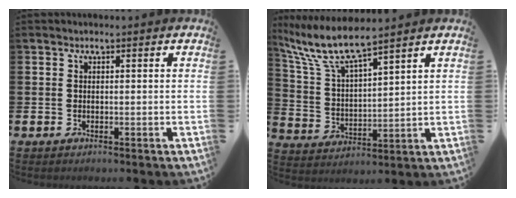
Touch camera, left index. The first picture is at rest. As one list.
[{"total": 7.7, "force": [6.8, 1.0, 3.5], "torque": [-0.101, -0.032, 0.118]}]